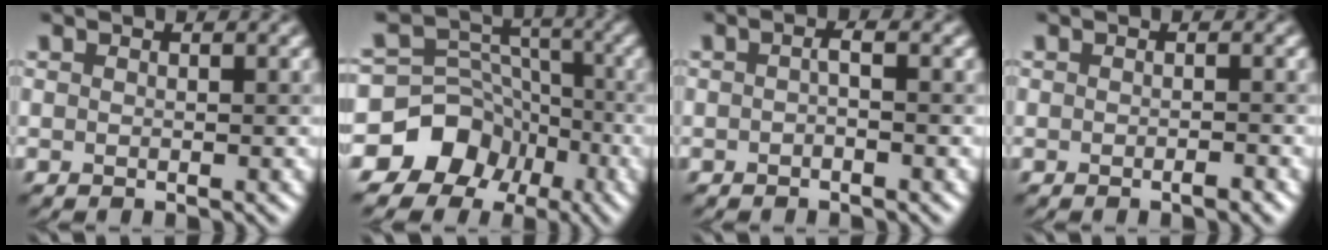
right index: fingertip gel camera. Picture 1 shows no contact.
{"total": 8.5, "force": [-4.9, 6.8, 1.5], "torque": [-0.024, 0.030, -0.082]}
{"total": 0.8, "force": [-0.3, -0.1, 0.7], "torque": [-0.016, 0.011, 0.002]}
{"total": 1.0, "force": [-0.7, 0.1, 0.7], "torque": [0.000, 0.012, -0.011]}